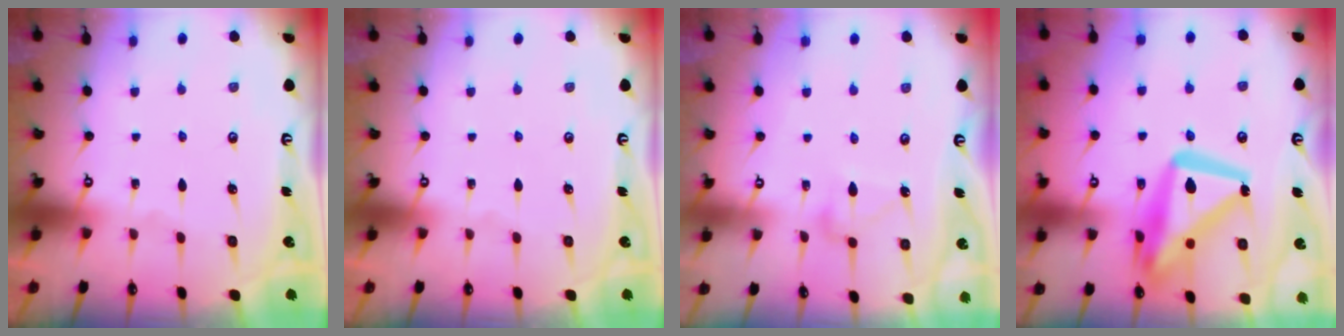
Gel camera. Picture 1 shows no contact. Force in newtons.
{"total": 0.0}
{"total": 8.3, "press": 8.3, "slide": 0.1}
{"total": 19.0, "press": 18.9, "slide": 2.4}